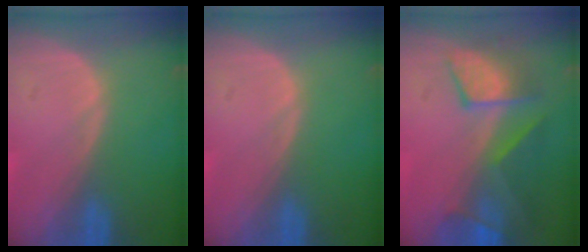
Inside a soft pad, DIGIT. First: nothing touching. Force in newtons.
{"total": 0.0}
{"total": 9.3, "press": 8.4, "slide": 4.0}